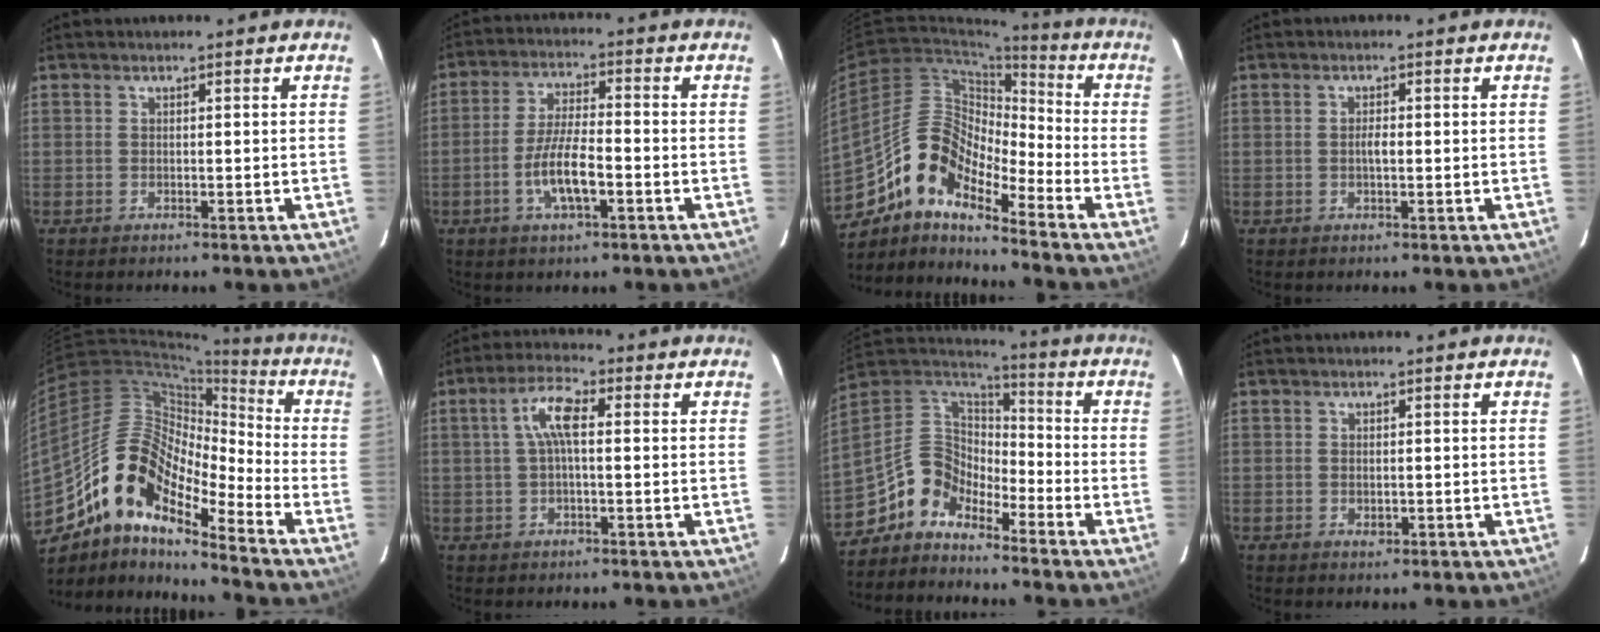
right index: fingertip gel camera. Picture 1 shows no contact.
{"total": 8.2, "force": [-3.0, 2.1, 7.3], "torque": [-0.147, -0.001, -0.056]}
{"total": 13.2, "force": [-9.6, 4.8, 7.6], "torque": [-0.131, 0.015, -0.198]}
{"total": 1.5, "force": [0.0, 0.5, 1.4], "torque": [-0.026, 0.002, -0.002]}
{"total": 15.9, "force": [-11.1, 5.5, 10.0], "torque": [-0.164, 0.008, -0.229]}
{"total": 6.0, "force": [0.9, 1.8, 5.6], "torque": [-0.111, 0.016, 0.016]}
{"total": 10.3, "force": [-8.0, 5.7, 3.0], "torque": [-0.064, 0.033, -0.169]}
{"total": 1.2, "force": [-0.2, 0.9, 0.8], "torque": [-0.013, 0.000, -0.001]}